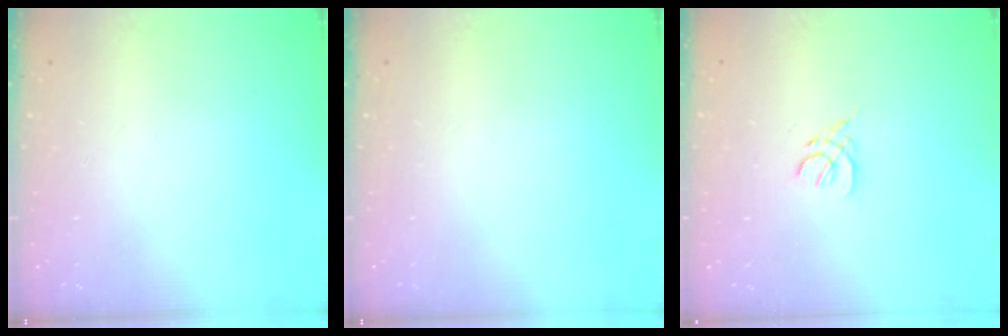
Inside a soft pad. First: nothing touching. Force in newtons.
{"total": 0.0}
{"total": 2.0, "press": 1.9, "slide": 0.6}